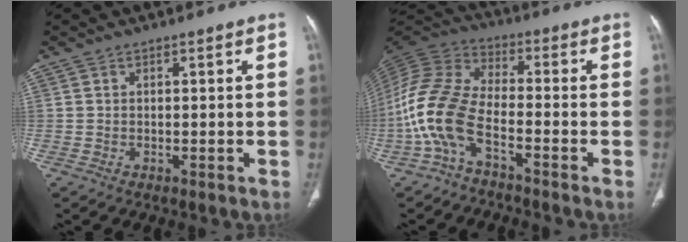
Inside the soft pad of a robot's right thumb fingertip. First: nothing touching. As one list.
[{"total": 12.3, "force": [-5.2, 5.7, 9.5], "torque": [-0.223, 0.051, -0.115]}]